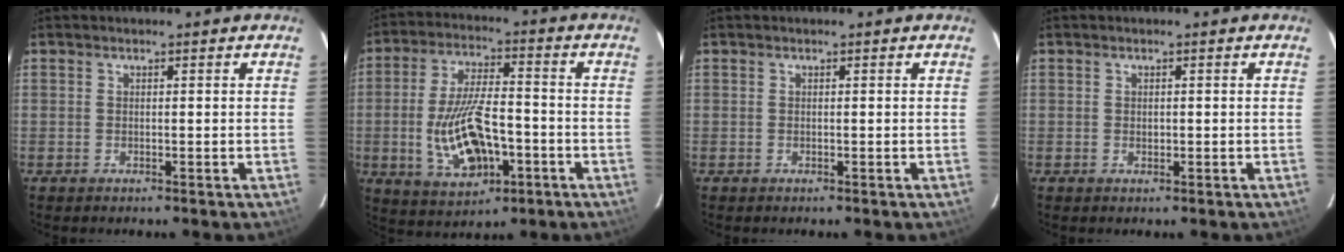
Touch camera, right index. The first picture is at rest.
{"total": 14.0, "force": [-3.8, 6.4, 11.9], "torque": [-0.245, -0.006, -0.053]}
{"total": 0.0}
{"total": 0.6, "force": [0.0, 0.5, 0.3], "torque": [-0.002, 0.000, 0.002]}